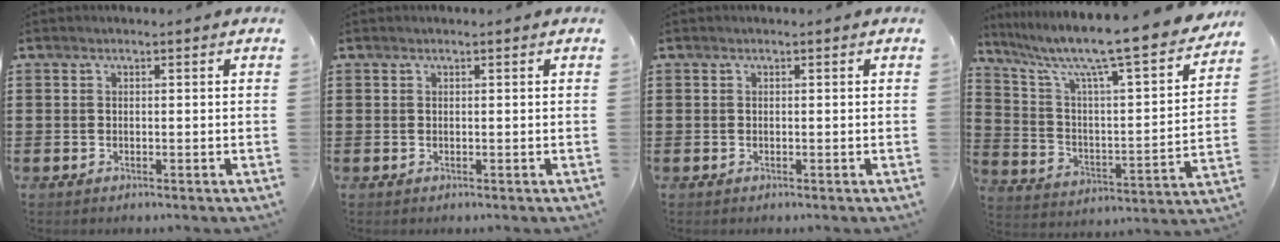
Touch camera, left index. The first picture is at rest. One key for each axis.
{"total": 0.0}
{"total": 0.0}
{"total": 10.5, "fx": 8.8, "fy": 0.5, "fz": 5.8, "tx": -0.141, "ty": -0.071, "tz": 0.135}